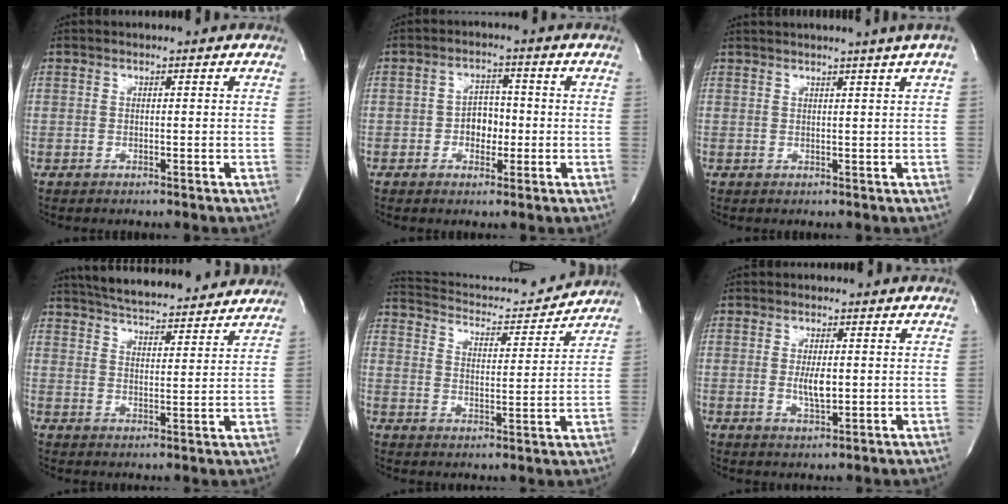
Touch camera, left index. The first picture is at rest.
{"total": 3.9, "force": [-1.0, 2.7, 2.5], "torque": [-0.036, 0.003, -0.019]}
{"total": 4.1, "force": [3.2, -1.4, 2.2], "torque": [-0.029, 0.002, 0.041]}
{"total": 19.4, "force": [17.9, 3.2, 7.0], "torque": [-0.114, 0.014, 0.245]}
{"total": 14.6, "force": [14.1, 2.0, 3.1], "torque": [-0.049, -0.010, 0.199]}
{"total": 3.3, "force": [-0.1, 1.1, 3.1], "torque": [-0.057, -0.009, 0.002]}